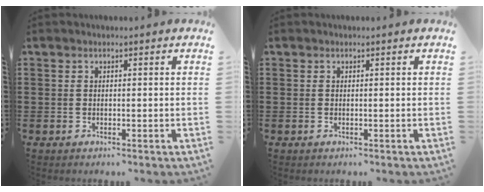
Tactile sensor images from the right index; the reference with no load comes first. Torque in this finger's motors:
{"motor_torque": [0.00, 0.00, 0.00, 0.00]}